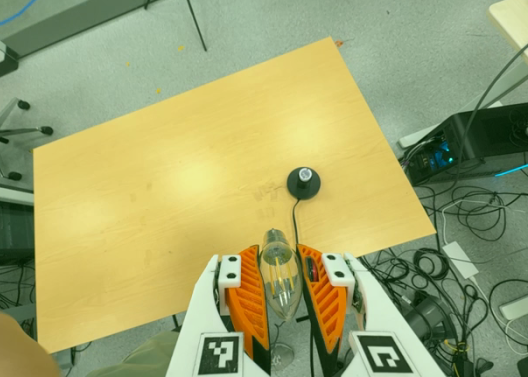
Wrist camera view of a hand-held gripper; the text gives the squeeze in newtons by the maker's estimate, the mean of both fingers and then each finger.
{"total": 18.4, "left": 19.7, "right": 17.1}